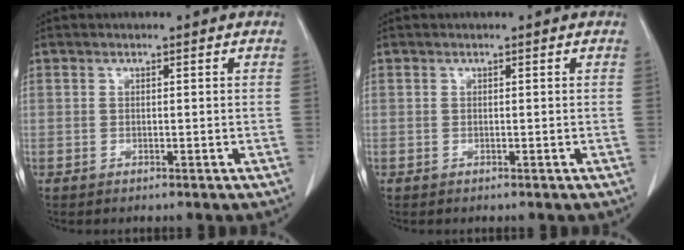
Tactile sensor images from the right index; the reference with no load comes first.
{"total": 0.0}